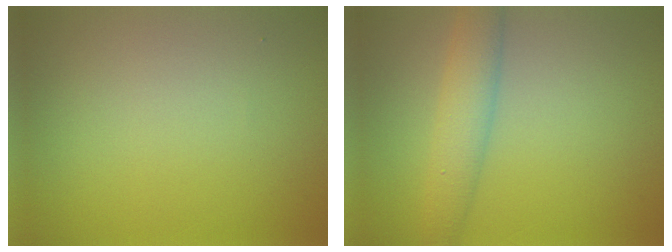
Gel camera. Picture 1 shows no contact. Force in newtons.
{"total": 3.9, "press": 3.9, "slide": 0.1}